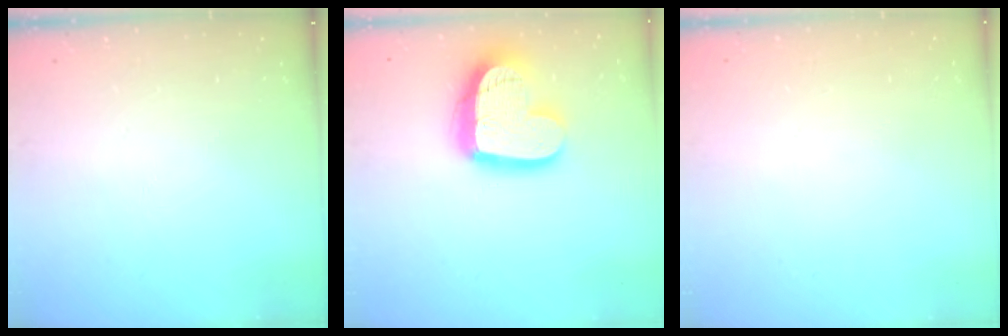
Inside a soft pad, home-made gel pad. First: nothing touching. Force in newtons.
{"total": 21.4, "press": 21.3, "slide": 2.1}
{"total": 0.0}